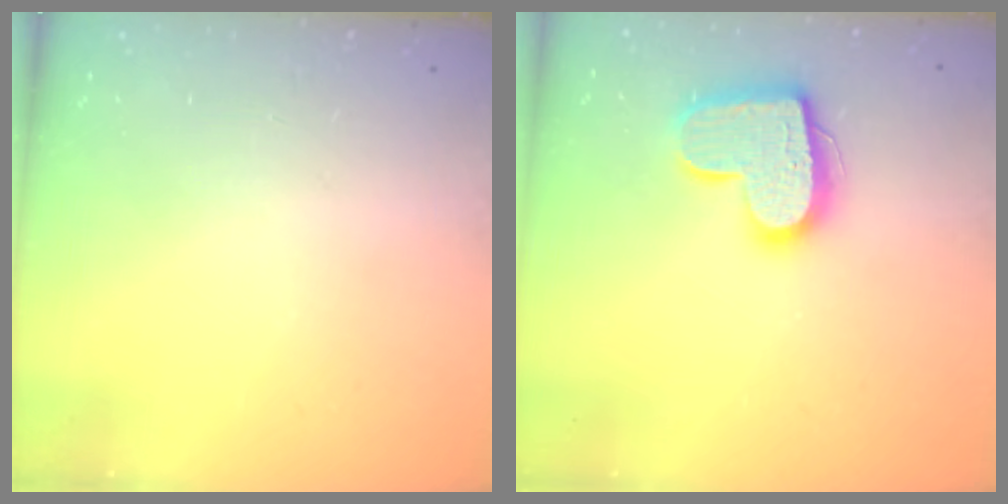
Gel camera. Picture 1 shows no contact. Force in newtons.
{"total": 16.4, "press": 16.4, "slide": 1.2}